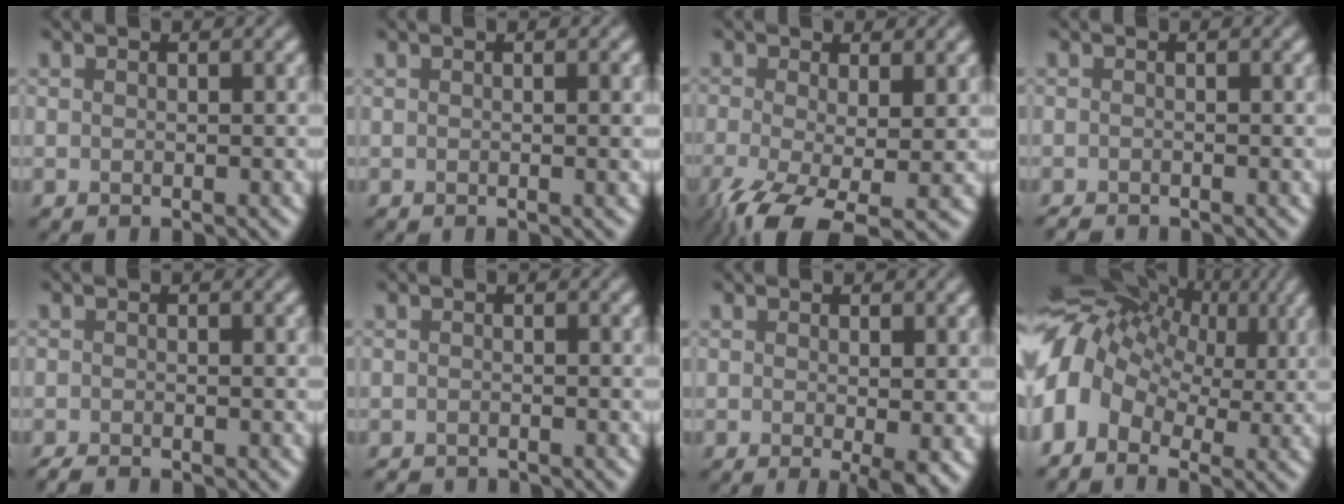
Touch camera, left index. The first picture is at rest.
{"total": 1.4, "force": [0.3, 0.3, 1.3], "torque": [-0.018, 0.003, 0.004]}
{"total": 7.4, "force": [-3.3, 2.8, 6.0], "torque": [-0.134, -0.029, -0.058]}
{"total": 0.9, "force": [-0.9, 0.1, 0.2], "torque": [-0.006, -0.007, -0.020]}
{"total": 1.3, "force": [-1.1, 0.2, 0.5], "torque": [-0.014, -0.005, -0.027]}
{"total": 1.0, "force": [-1.0, 0.1, 0.0], "torque": [0.000, -0.012, -0.022]}
{"total": 2.5, "force": [-0.3, 0.3, 2.4], "torque": [-0.037, -0.010, -0.003]}
{"total": 12.3, "force": [1.4, 9.0, 8.4], "torque": [-0.175, 0.018, 0.021]}